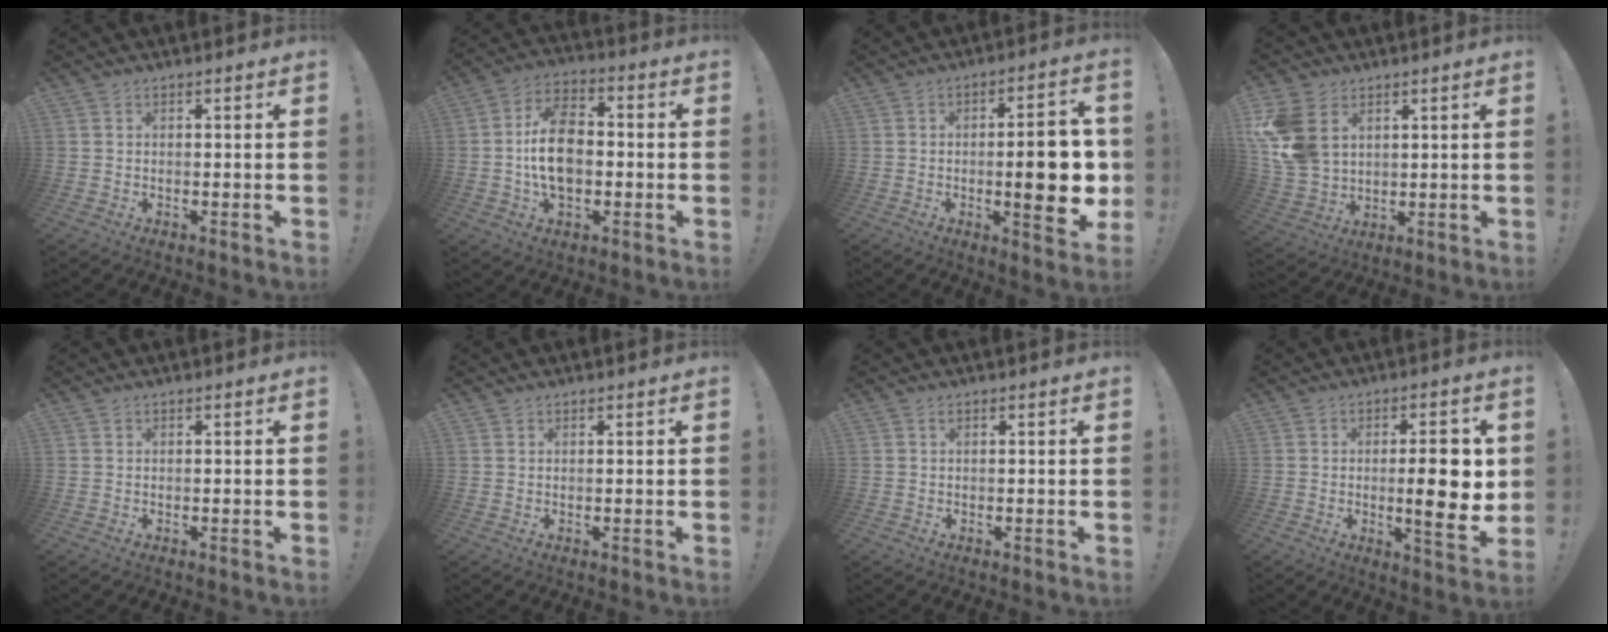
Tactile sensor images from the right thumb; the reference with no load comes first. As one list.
[{"total": 14.5, "force": [-1.6, 9.7, 10.7], "torque": [-0.188, 0.015, -0.029]}, {"total": 16.1, "force": [-1.5, 4.4, 15.5], "torque": [-0.191, -0.004, -0.019]}, {"total": 13.7, "force": [4.8, 9.8, 8.2], "torque": [-0.165, -0.016, 0.100]}, {"total": 0.0}, {"total": 0.6, "force": [0.5, 0.3, 0.1], "torque": [0.000, -0.003, 0.009]}, {"total": 0.0}, {"total": 12.5, "force": [0.0, 3.0, 12.1], "torque": [-0.156, -0.011, -0.006]}]